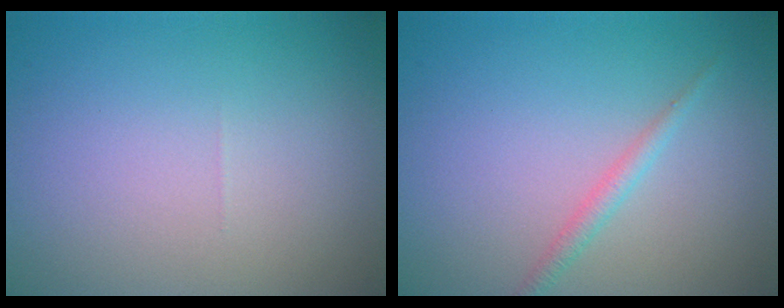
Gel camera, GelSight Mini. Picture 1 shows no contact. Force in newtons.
{"total": 1.3, "press": 1.3, "slide": 0.0}